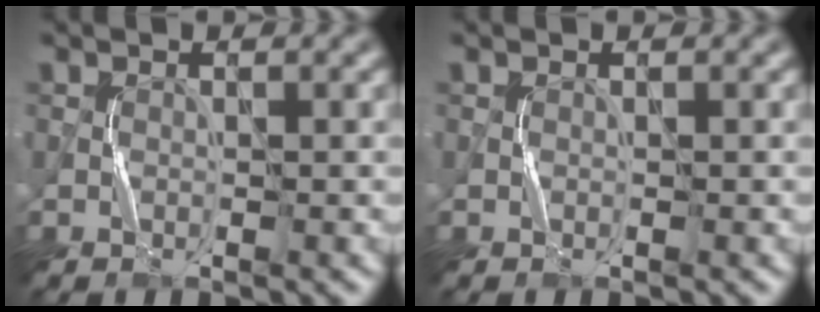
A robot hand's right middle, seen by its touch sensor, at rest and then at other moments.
{"total": 0.0}